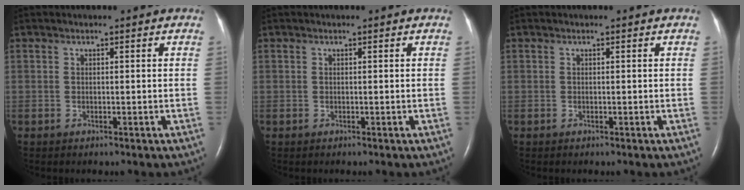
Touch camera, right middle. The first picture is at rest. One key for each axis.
{"total": 0.0}
{"total": 0.0}